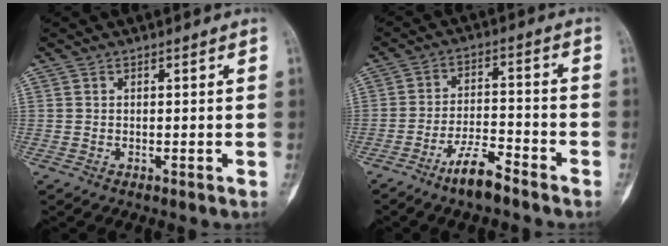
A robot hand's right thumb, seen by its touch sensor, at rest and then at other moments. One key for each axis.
{"total": 7.6, "fx": -5.6, "fy": 2.0, "fz": 4.8, "tx": -0.087, "ty": 0.038, "tz": -0.102}